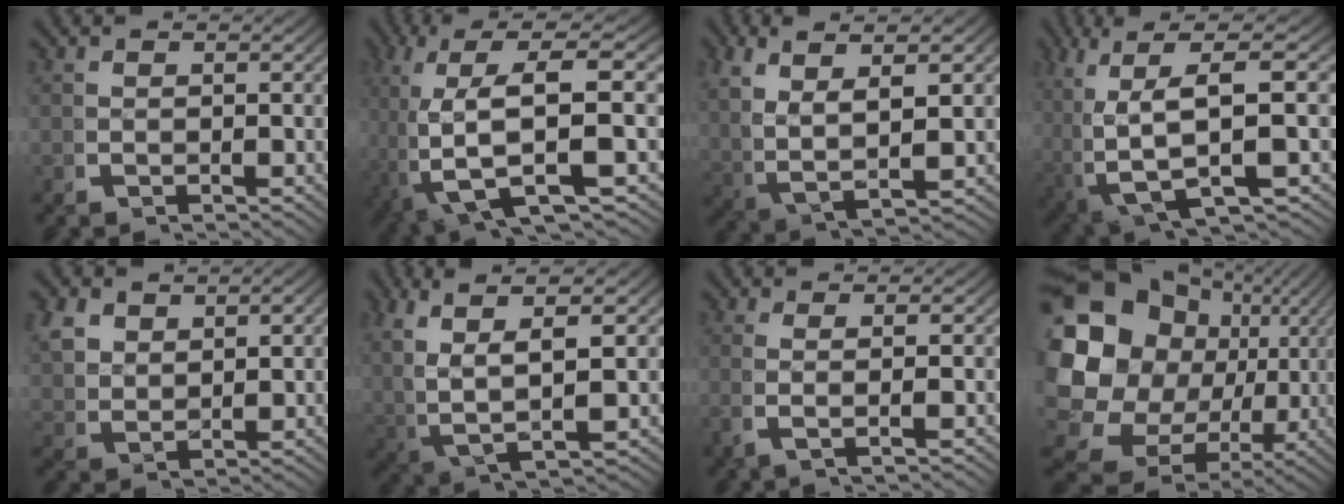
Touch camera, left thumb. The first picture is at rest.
{"total": 12.4, "force": [-1.8, 6.4, 10.4], "torque": [-0.219, -0.039, -0.017]}
{"total": 9.4, "force": [2.2, 5.3, 7.4], "torque": [-0.161, -0.002, 0.037]}
{"total": 10.4, "force": [-1.3, 5.4, 8.8], "torque": [-0.173, -0.031, -0.013]}
{"total": 3.7, "force": [1.3, 2.6, 2.3], "torque": [-0.050, -0.013, 0.035]}
{"total": 10.2, "force": [1.9, 5.6, 8.3], "torque": [-0.170, -0.004, 0.031]}
{"total": 2.2, "force": [-0.2, -0.4, 2.2], "torque": [-0.052, 0.003, -0.006]}
{"total": 22.2, "force": [-0.9, 17.0, 14.2], "torque": [-0.287, -0.061, 0.001]}